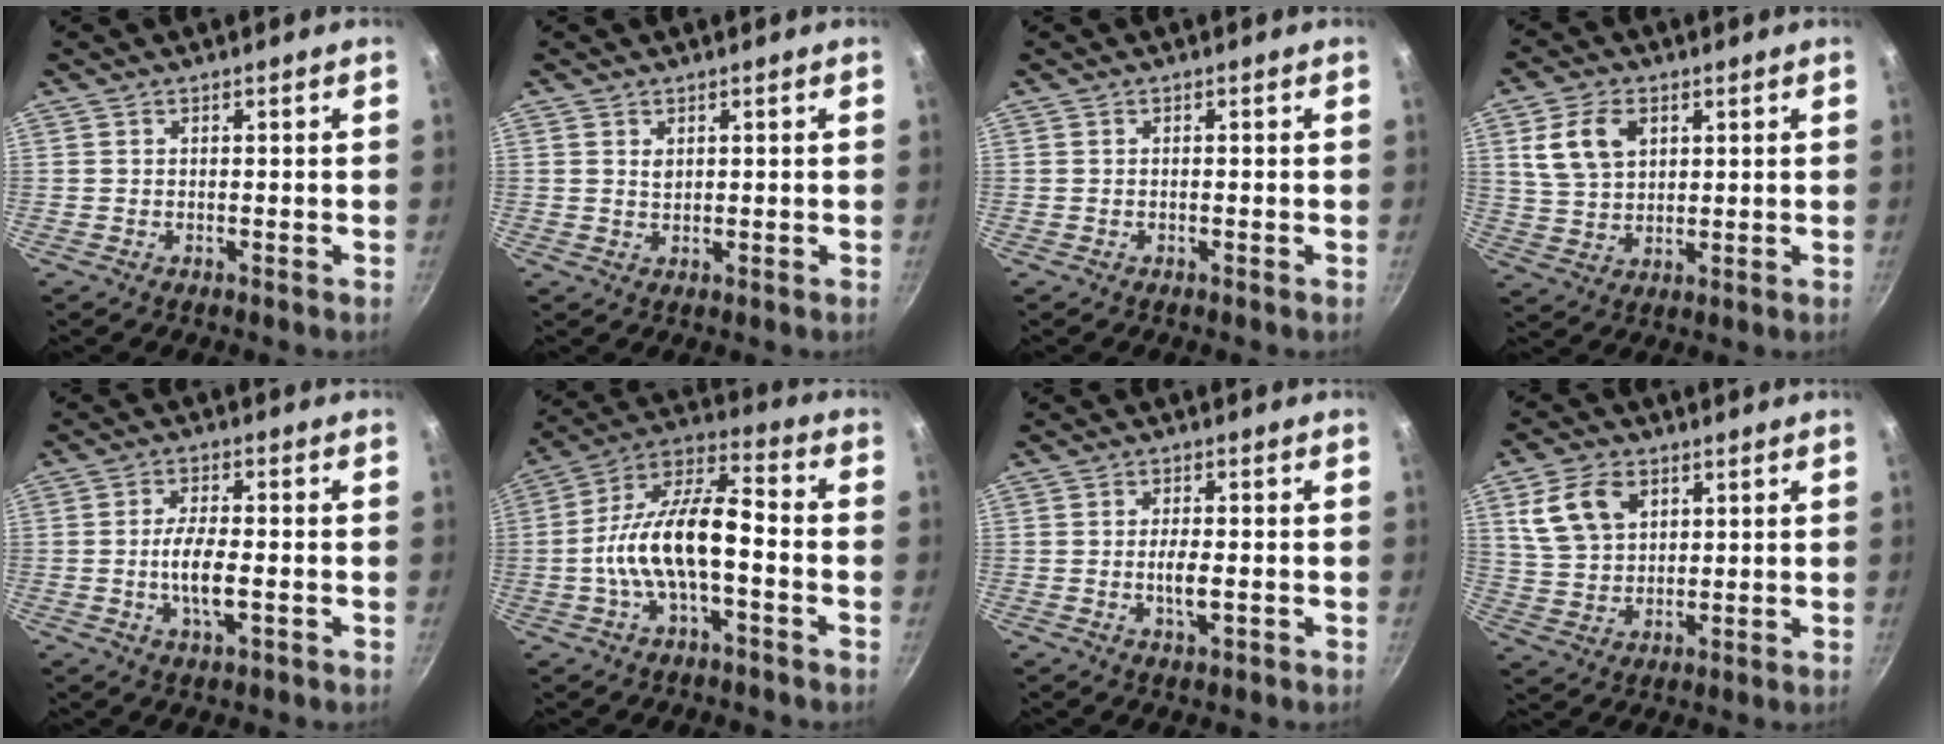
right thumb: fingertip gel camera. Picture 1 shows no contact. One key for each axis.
{"total": 1.4, "fx": 0.6, "fy": 0.9, "fz": 0.9, "tx": -0.010, "ty": -0.006, "tz": 0.016}
{"total": 0.0}
{"total": 9.0, "fx": 3.3, "fy": 6.0, "fz": 5.8, "tx": -0.100, "ty": -0.006, "tz": 0.069}
{"total": 6.7, "fx": -1.4, "fy": 2.8, "fz": 6.0, "tx": -0.115, "ty": 0.004, "tz": -0.025}
{"total": 15.5, "fx": -2.8, "fy": 6.4, "fz": 13.9, "tx": -0.266, "ty": 0.053, "tz": -0.055}
{"total": 4.0, "fx": -0.9, "fy": 1.7, "fz": 3.5, "tx": -0.062, "ty": -0.001, "tz": -0.016}
{"total": 10.2, "fx": 4.2, "fy": 6.9, "fz": 6.2, "tx": -0.102, "ty": -0.007, "tz": 0.086}